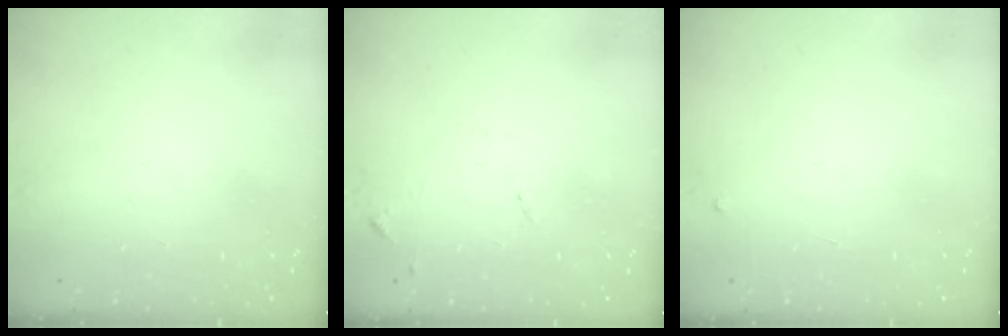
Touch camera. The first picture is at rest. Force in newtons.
{"total": 6.7, "press": 6.6, "slide": 0.6}
{"total": 2.3, "press": 2.3, "slide": 0.3}